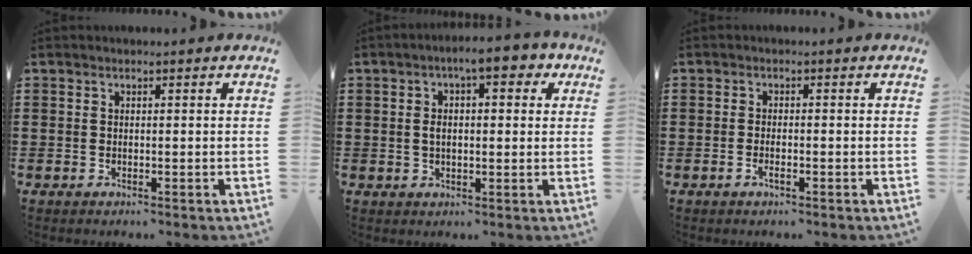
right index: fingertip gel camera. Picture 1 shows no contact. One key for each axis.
{"total": 5.7, "fx": 2.1, "fy": 1.8, "fz": 4.9, "tx": -0.085, "ty": 0.003, "tz": 0.029}
{"total": 1.2, "fx": -0.6, "fy": 0.2, "fz": 1.0, "tx": -0.026, "ty": -0.006, "tz": -0.012}